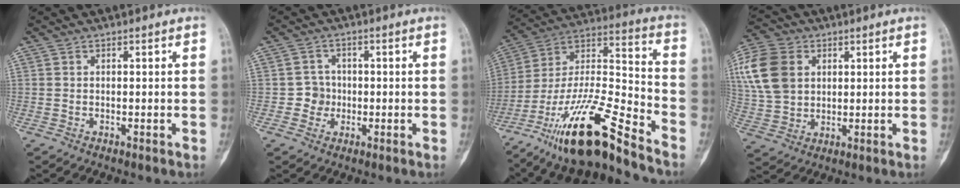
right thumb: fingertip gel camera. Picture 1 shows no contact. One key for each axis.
{"total": 3.4, "fx": -0.5, "fy": 3.3, "fz": 0.5, "tx": 0.020, "ty": 0.010, "tz": -0.015}
{"total": 21.5, "fx": -15.2, "fy": 4.2, "fz": 14.5, "tx": -0.293, "ty": 0.072, "tz": -0.278}
{"total": 13.8, "fx": 3.8, "fy": 10.3, "fz": 8.3, "tx": -0.161, "ty": 0.005, "tz": 0.070}